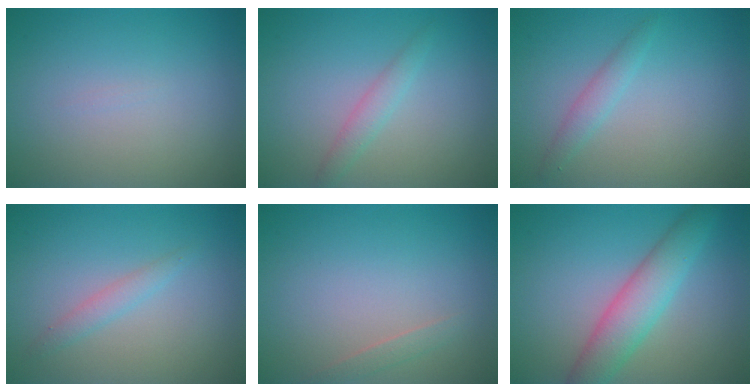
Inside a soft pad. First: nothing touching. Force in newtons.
{"total": 1.5, "press": 1.5, "slide": 0.0}
{"total": 1.6, "press": 1.6, "slide": 0.1}
{"total": 1.4, "press": 1.4, "slide": 0.1}
{"total": 0.9, "press": 0.9, "slide": 0.0}
{"total": 4.6, "press": 4.6, "slide": 0.2}